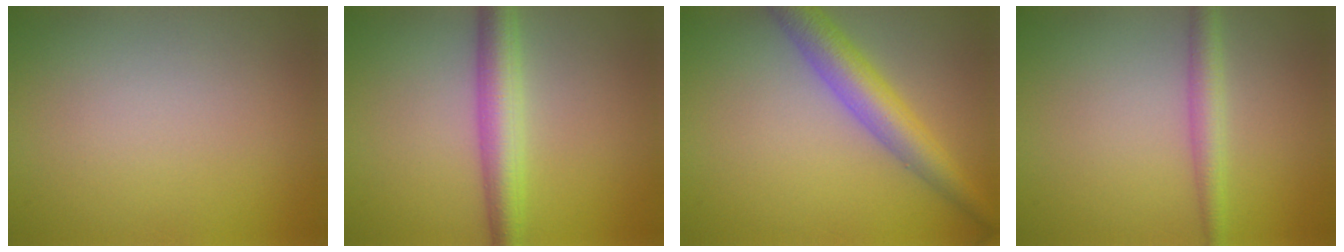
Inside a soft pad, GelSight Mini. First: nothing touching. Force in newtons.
{"total": 4.5, "press": 4.5, "slide": 0.1}
{"total": 5.0, "press": 5.0, "slide": 0.2}
{"total": 2.4, "press": 2.4, "slide": 0.0}